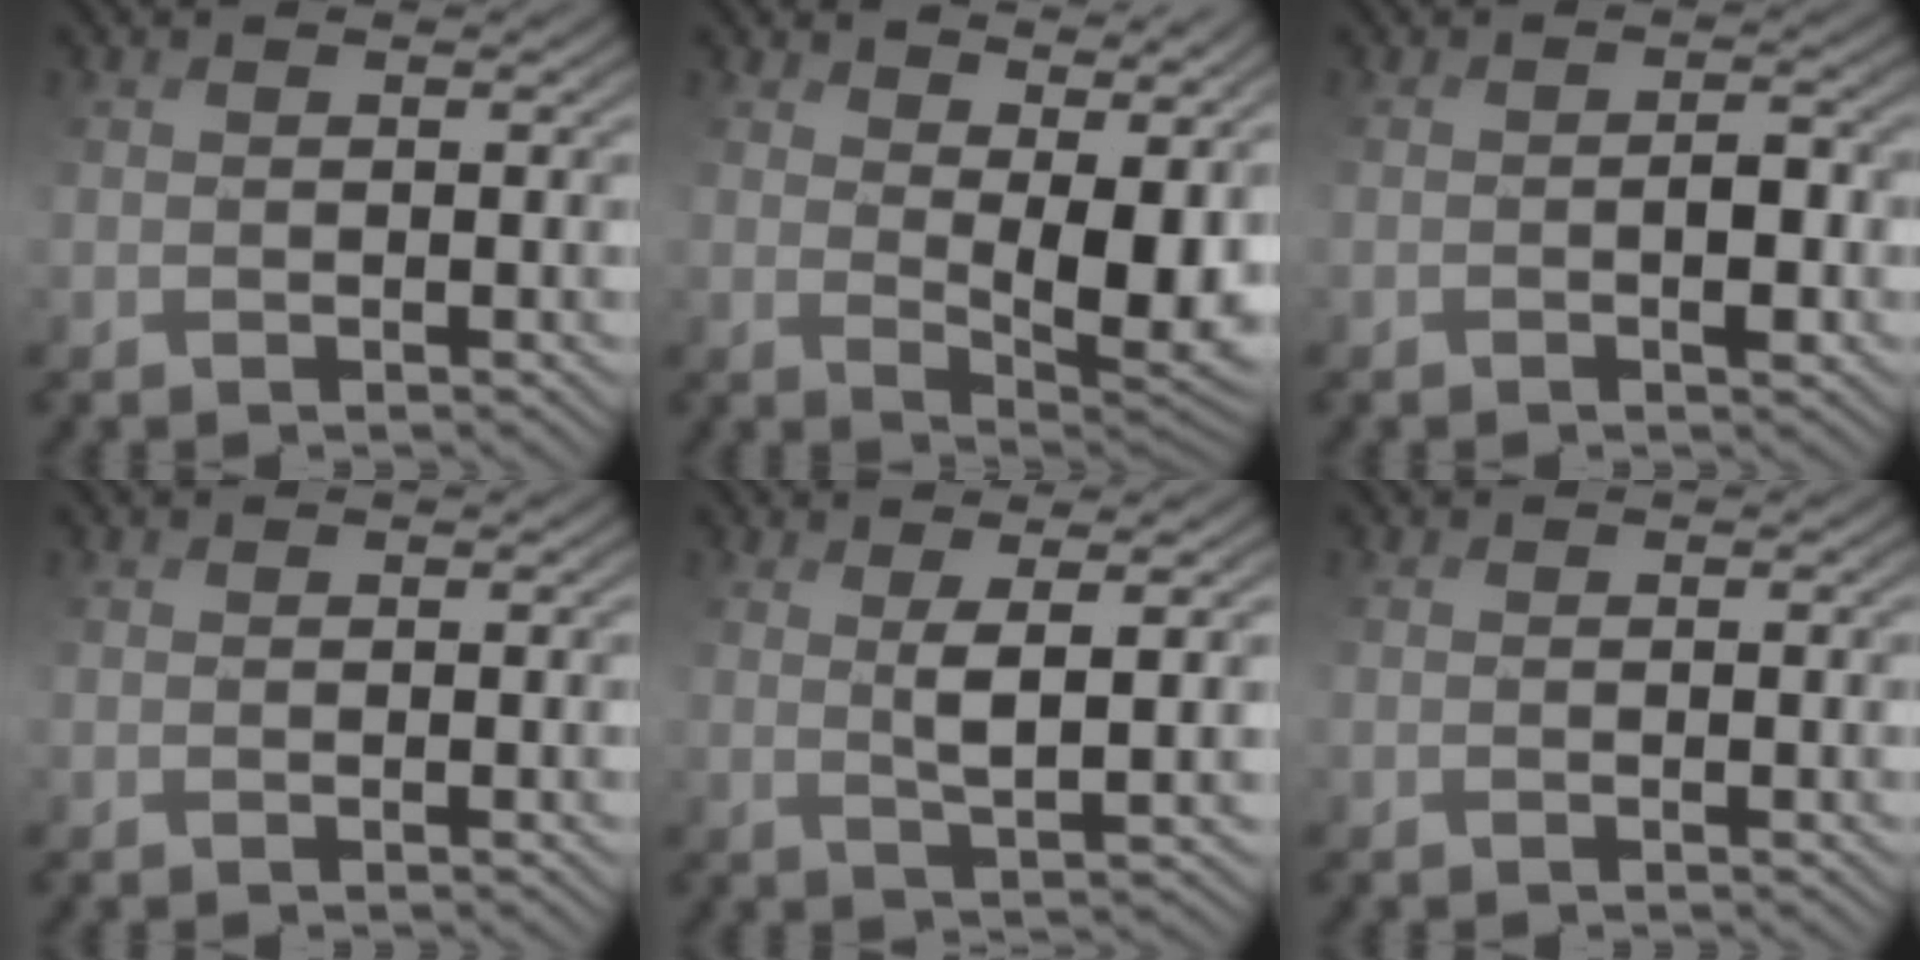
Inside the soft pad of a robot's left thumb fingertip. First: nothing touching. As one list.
[{"total": 10.7, "force": [5.0, 5.2, 7.9], "torque": [-0.138, -0.010, 0.109]}, {"total": 3.3, "force": [-1.0, 1.6, 2.7], "torque": [-0.033, 0.006, -0.010]}, {"total": 0.0}, {"total": 3.2, "force": [1.9, -0.4, 2.6], "torque": [-0.055, 0.012, 0.040]}, {"total": 0.5, "force": [0.0, 0.0, 0.5], "torque": [-0.010, -0.002, 0.003]}]